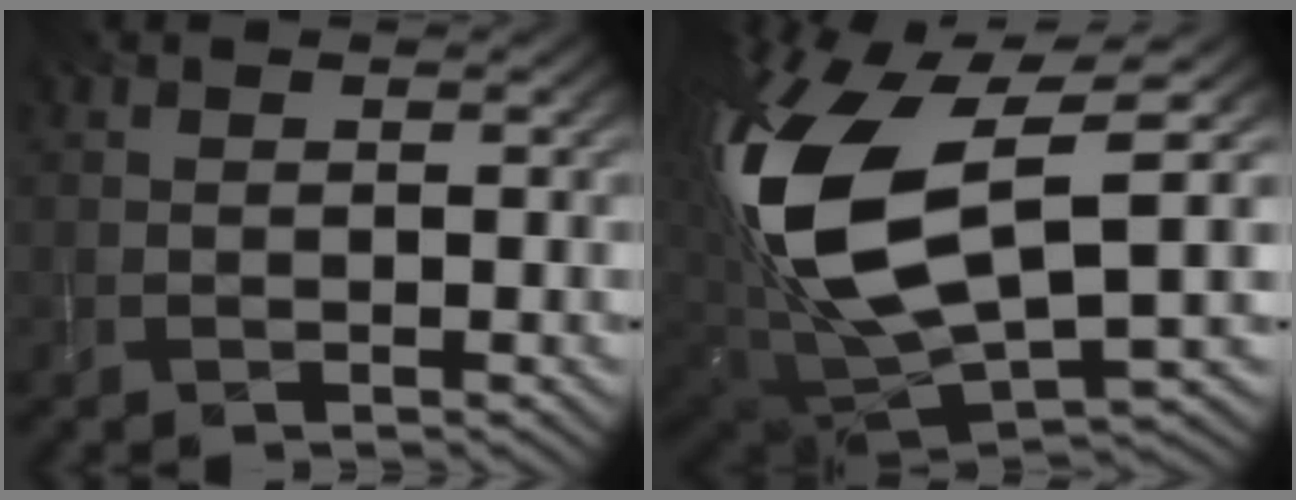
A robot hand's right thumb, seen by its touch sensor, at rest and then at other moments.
{"total": 16.9, "force": [2.5, 8.7, 14.2], "torque": [-0.336, -0.011, 0.048]}